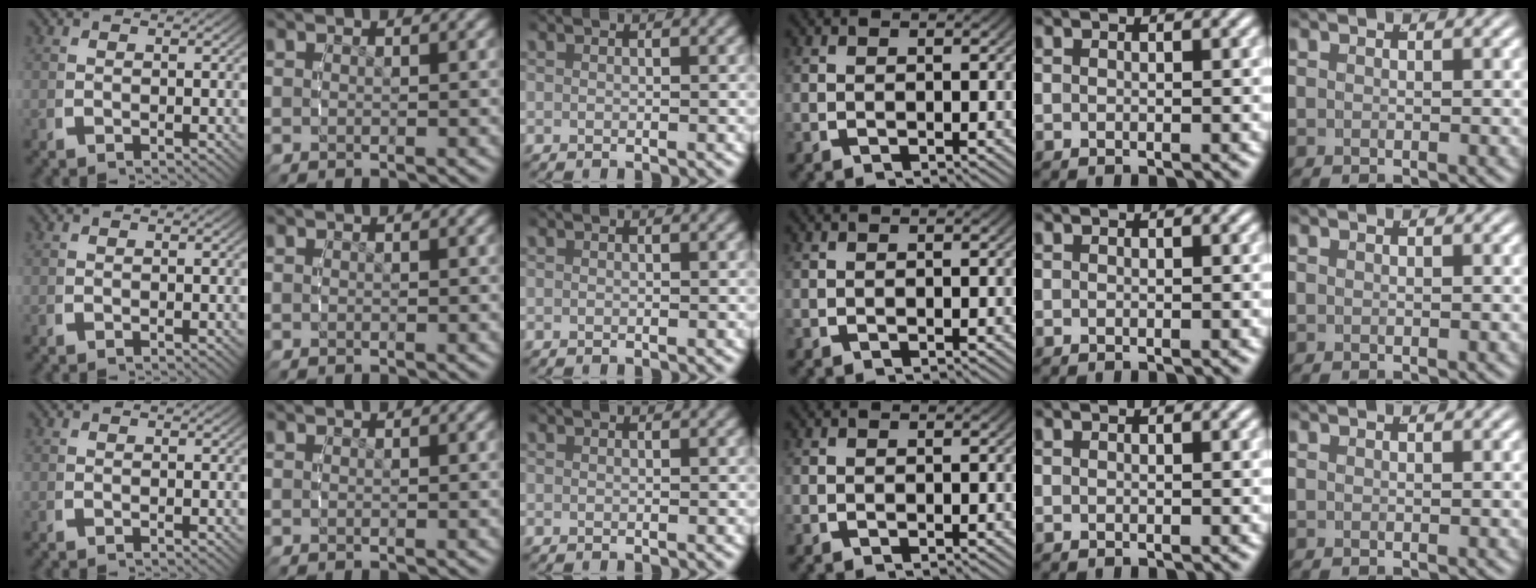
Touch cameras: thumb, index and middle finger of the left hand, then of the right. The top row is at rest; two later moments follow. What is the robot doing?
{"motion": "reach", "object": "pencil case"}